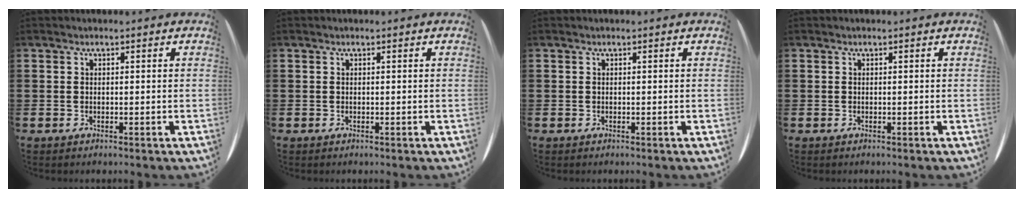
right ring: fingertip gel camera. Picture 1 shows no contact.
{"total": 0.0}
{"total": 0.0}
{"total": 0.0}